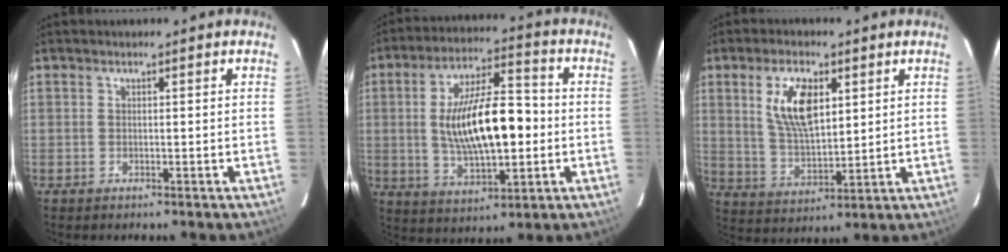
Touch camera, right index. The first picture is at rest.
{"total": 16.5, "force": [-0.6, 6.4, 15.3], "torque": [-0.273, 0.009, -0.003]}
{"total": 10.6, "force": [3.8, 4.9, 8.6], "torque": [-0.160, 0.004, 0.081]}